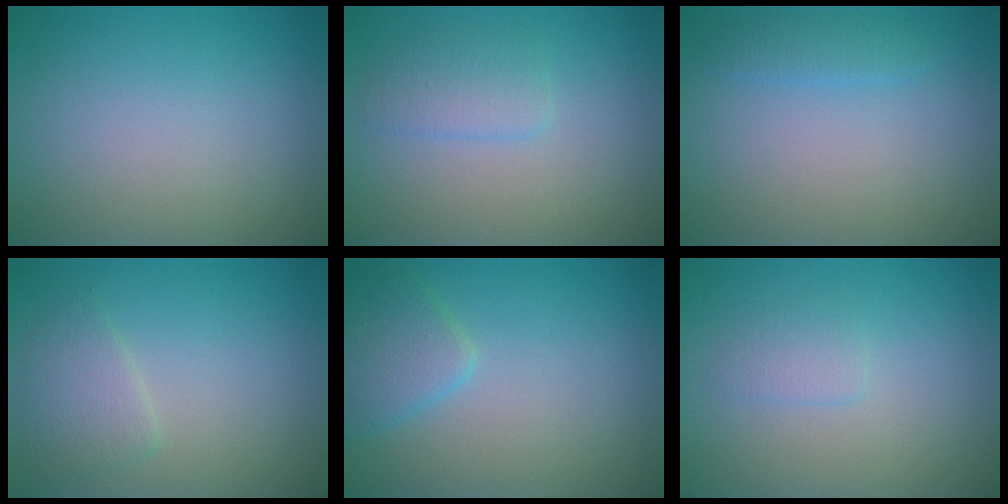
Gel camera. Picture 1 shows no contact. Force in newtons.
{"total": 1.9, "press": 1.9, "slide": 0.1}
{"total": 1.3, "press": 1.3, "slide": 0.1}
{"total": 2.3, "press": 2.3, "slide": 0.1}
{"total": 2.7, "press": 2.7, "slide": 0.1}
{"total": 1.2, "press": 1.2, "slide": 0.1}